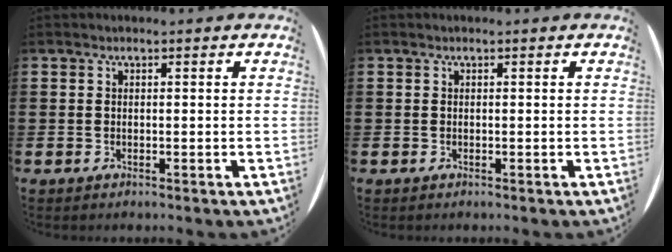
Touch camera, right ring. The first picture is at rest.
{"total": 0.0}